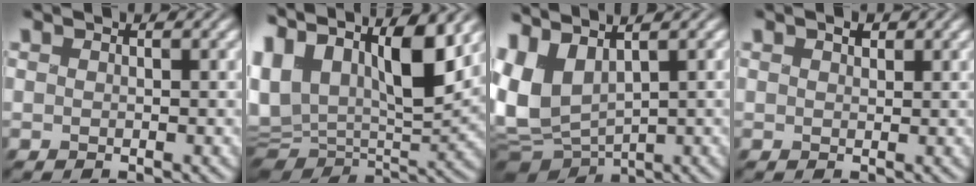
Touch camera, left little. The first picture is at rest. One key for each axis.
{"total": 16.2, "fx": 5.8, "fy": 7.6, "fz": 13.1, "tx": -0.242, "ty": 0.022, "tz": 0.095}
{"total": 6.6, "fx": 1.6, "fy": 3.6, "fz": 5.3, "tx": -0.123, "ty": -0.010, "tz": 0.027}
{"total": 1.0, "fx": 0.5, "fy": 0.6, "fz": 0.6, "tx": -0.013, "ty": -0.005, "tz": 0.004}